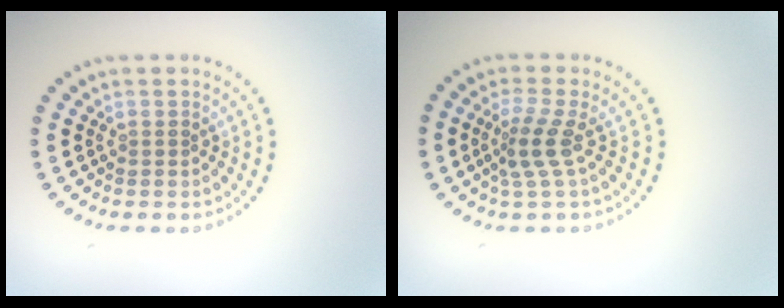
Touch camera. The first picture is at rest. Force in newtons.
{"total": 2.6, "press": 1.8, "slide": 1.8}